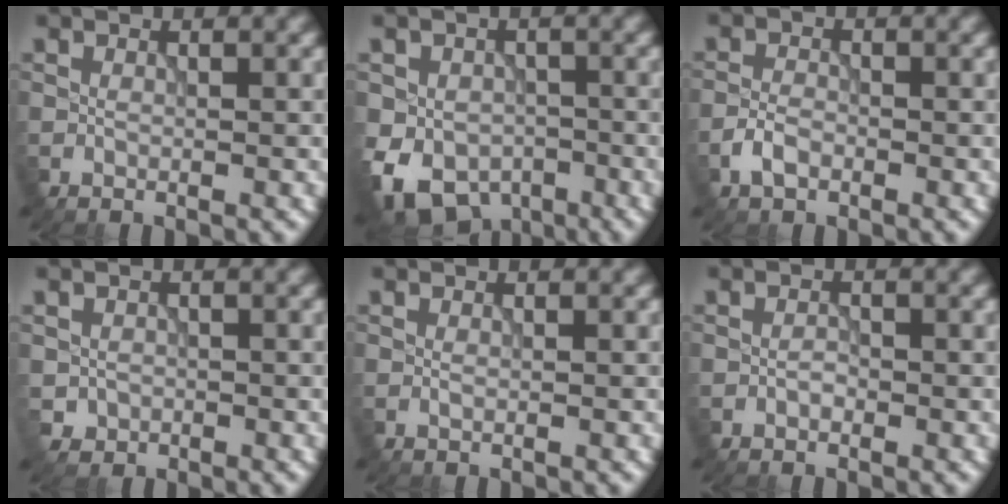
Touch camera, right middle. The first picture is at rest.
{"total": 8.7, "force": [-3.9, 6.5, 4.4], "torque": [-0.063, -0.032, -0.059]}
{"total": 1.9, "force": [-1.1, 1.1, 1.0], "torque": [-0.018, 0.002, -0.027]}
{"total": 1.2, "force": [-0.3, 1.2, -0.1], "torque": [0.007, -0.008, -0.007]}
{"total": 0.0}
{"total": 0.6, "force": [-0.4, 0.3, 0.3], "torque": [-0.007, -0.001, -0.008]}